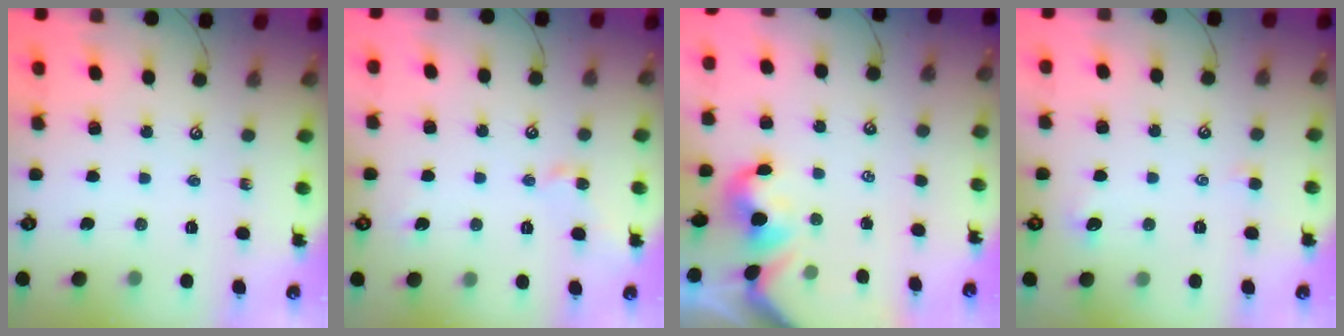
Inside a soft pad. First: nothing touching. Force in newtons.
{"total": 1.8, "press": 1.8, "slide": 0.1}
{"total": 1.2, "press": 1.1, "slide": 0.6}
{"total": 1.9, "press": 1.8, "slide": 0.4}